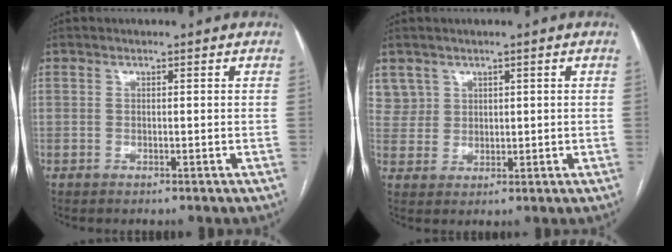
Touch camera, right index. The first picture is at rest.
{"total": 3.8, "force": [2.2, 3.1, -0.4], "torque": [0.021, 0.005, 0.043]}